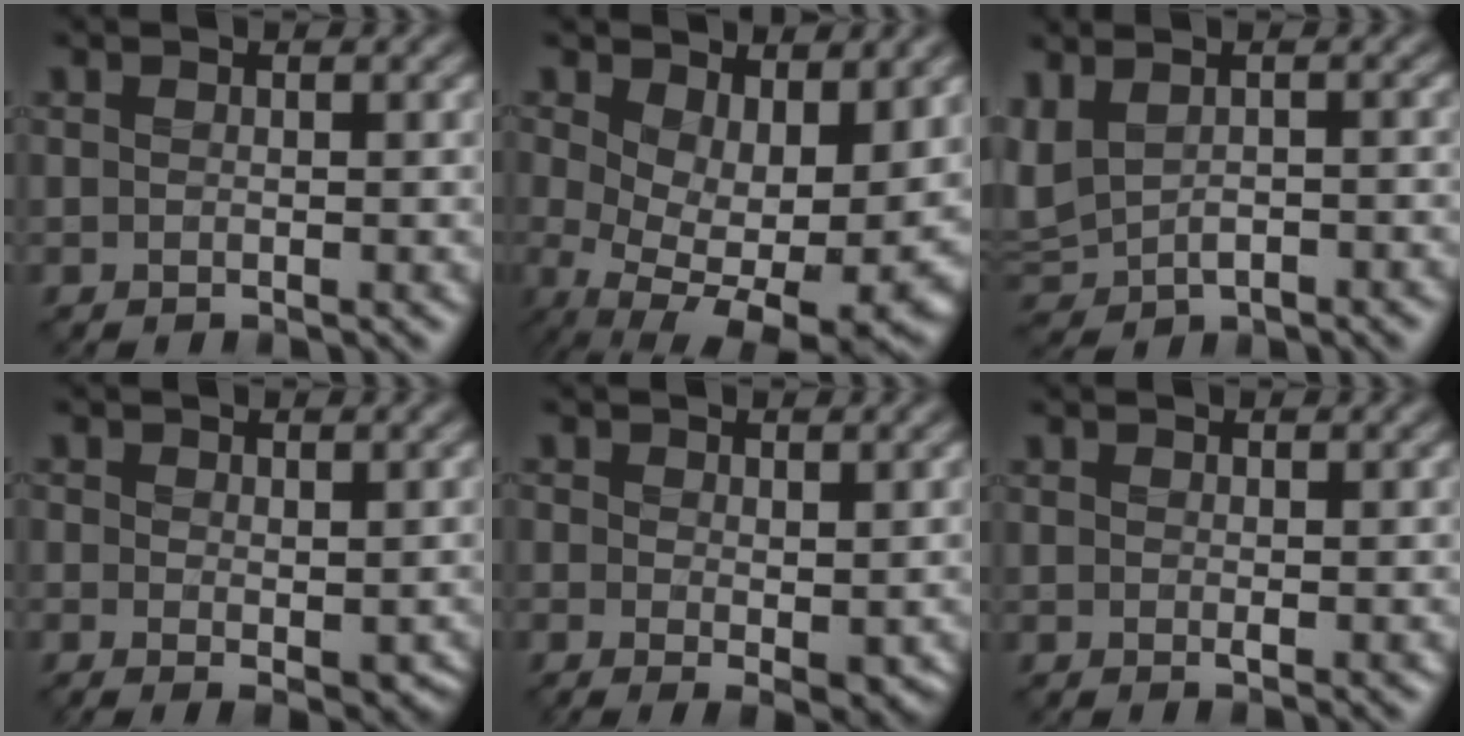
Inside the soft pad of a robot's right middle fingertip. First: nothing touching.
{"total": 10.3, "force": [0.4, 5.8, 8.6], "torque": [-0.124, -0.035, 0.035]}
{"total": 3.2, "force": [-1.4, 2.0, 2.0], "torque": [-0.038, 0.003, -0.019]}
{"total": 1.6, "force": [0.0, 0.8, 1.4], "torque": [-0.019, -0.003, 0.003]}
{"total": 2.0, "force": [0.0, 0.8, 1.8], "torque": [-0.024, -0.006, 0.002]}
{"total": 0.5, "force": [0.1, 0.0, 0.5], "torque": [-0.006, -0.002, 0.001]}